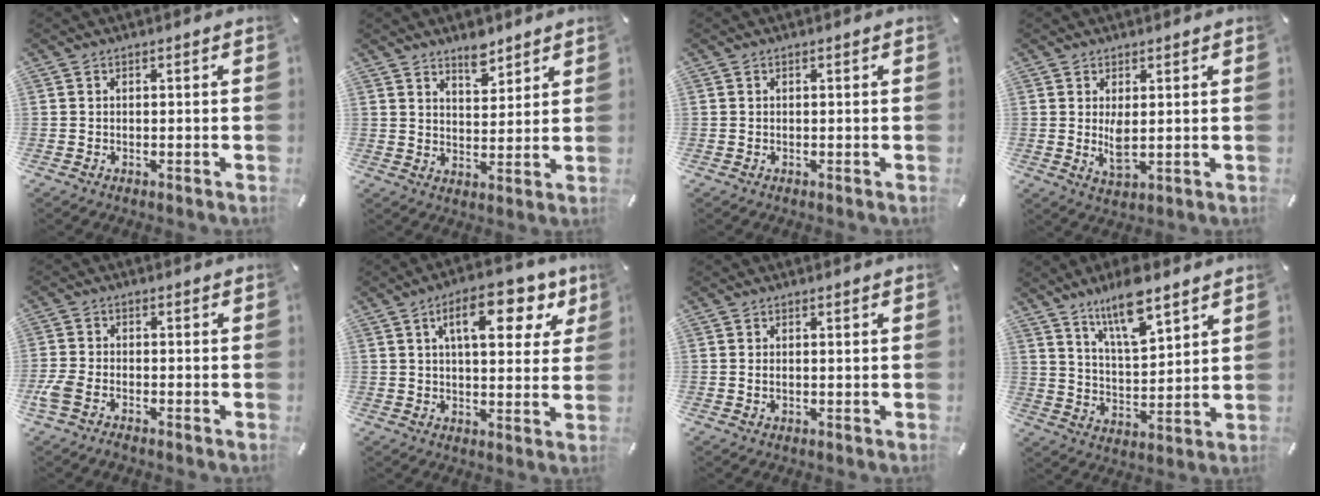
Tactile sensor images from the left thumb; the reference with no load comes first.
{"total": 6.5, "force": [5.2, 3.1, 2.1], "torque": [-0.014, -0.034, 0.091]}
{"total": 0.0}
{"total": 4.6, "force": [1.1, 1.8, 4.2], "torque": [-0.081, -0.006, 0.017]}
{"total": 4.1, "force": [-2.4, 2.1, 2.5], "torque": [-0.074, 0.001, -0.052]}
{"total": 13.7, "force": [6.4, 6.3, 10.3], "torque": [-0.143, -0.015, 0.100]}
{"total": 1.0, "force": [0.2, 0.5, 0.9], "torque": [-0.012, -0.002, 0.001]}
{"total": 11.8, "force": [9.0, 3.8, 6.7], "torque": [-0.121, -0.043, 0.160]}